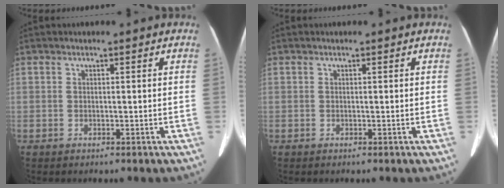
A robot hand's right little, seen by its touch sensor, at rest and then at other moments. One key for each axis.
{"total": 0.0}